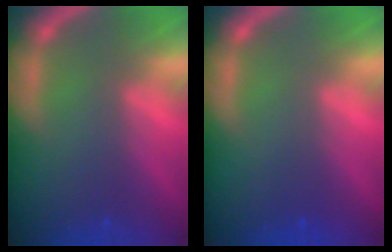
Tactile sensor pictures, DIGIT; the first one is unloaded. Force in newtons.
{"total": 0.9}